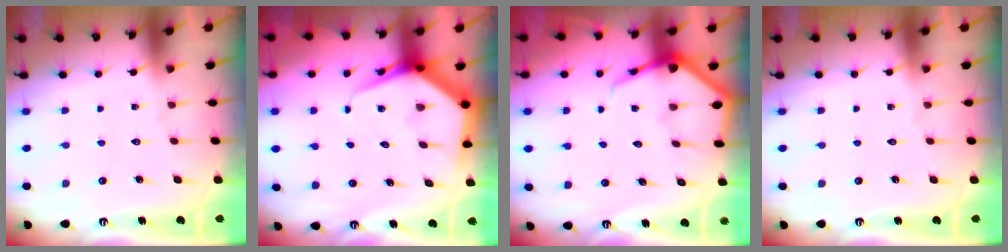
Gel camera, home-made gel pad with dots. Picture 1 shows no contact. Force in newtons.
{"total": 7.2, "press": 7.2, "slide": 0.8}
{"total": 5.7, "press": 5.6, "slide": 0.7}
{"total": 0.0}